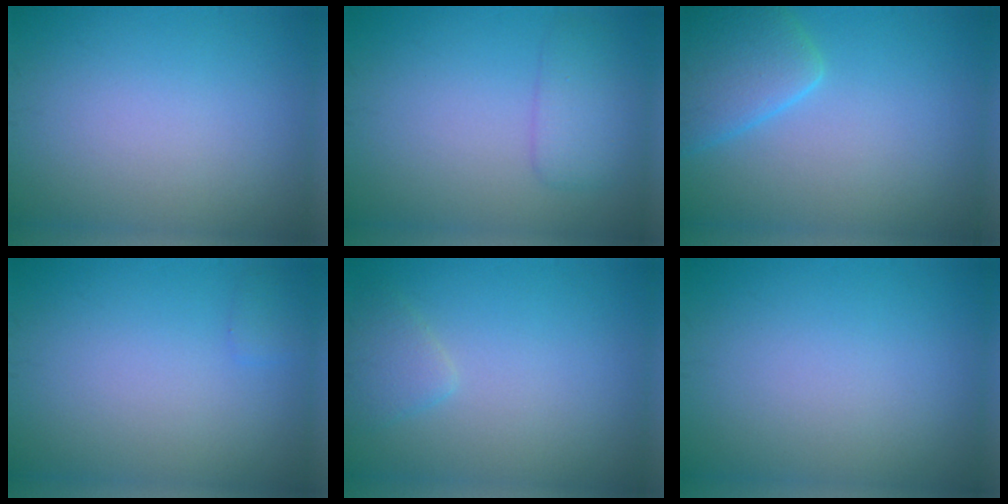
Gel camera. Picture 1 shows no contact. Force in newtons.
{"total": 2.6, "press": 2.6, "slide": 0.0}
{"total": 4.6, "press": 4.6, "slide": 0.4}
{"total": 0.7, "press": 0.7, "slide": 0.0}
{"total": 1.7, "press": 1.7, "slide": 0.2}
{"total": 0.0}